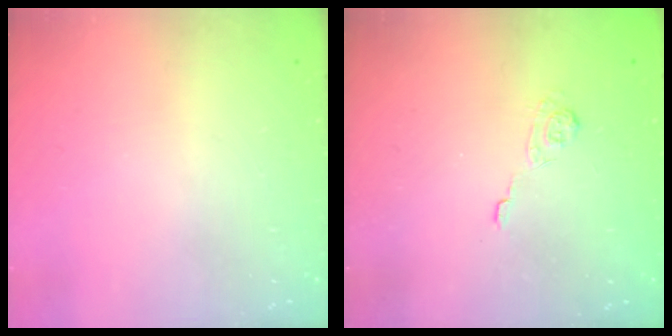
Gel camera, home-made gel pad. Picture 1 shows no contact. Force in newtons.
{"total": 3.0, "press": 2.6, "slide": 1.4}